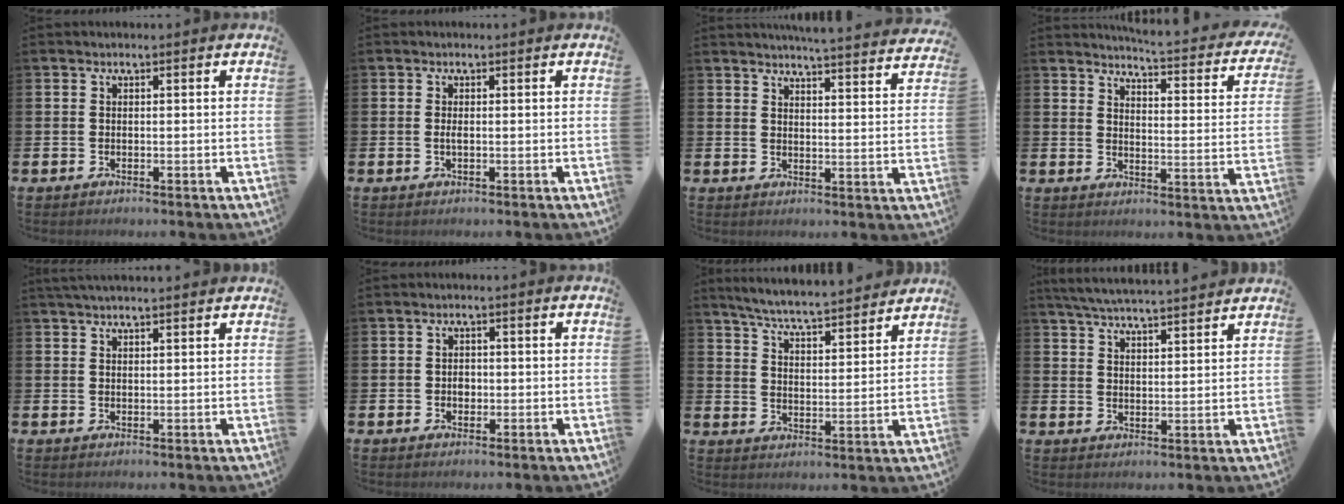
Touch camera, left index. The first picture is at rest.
{"total": 0.8, "force": [0.0, 0.3, 0.8], "torque": [-0.013, 0.000, -0.002]}
{"total": 5.0, "force": [4.9, -0.6, 0.6], "torque": [-0.015, -0.037, 0.085]}
{"total": 3.8, "force": [3.7, -0.1, 0.9], "torque": [-0.023, -0.041, 0.055]}
{"total": 2.2, "force": [2.0, 0.1, 0.8], "torque": [-0.017, -0.002, 0.037]}
{"total": 1.4, "force": [-0.1, 1.2, 0.8], "torque": [-0.004, 0.004, -0.006]}
{"total": 6.2, "force": [6.1, 0.0, 1.4], "torque": [-0.052, -0.045, 0.105]}
{"total": 5.5, "force": [5.4, -0.1, 1.0], "torque": [-0.042, -0.028, 0.098]}